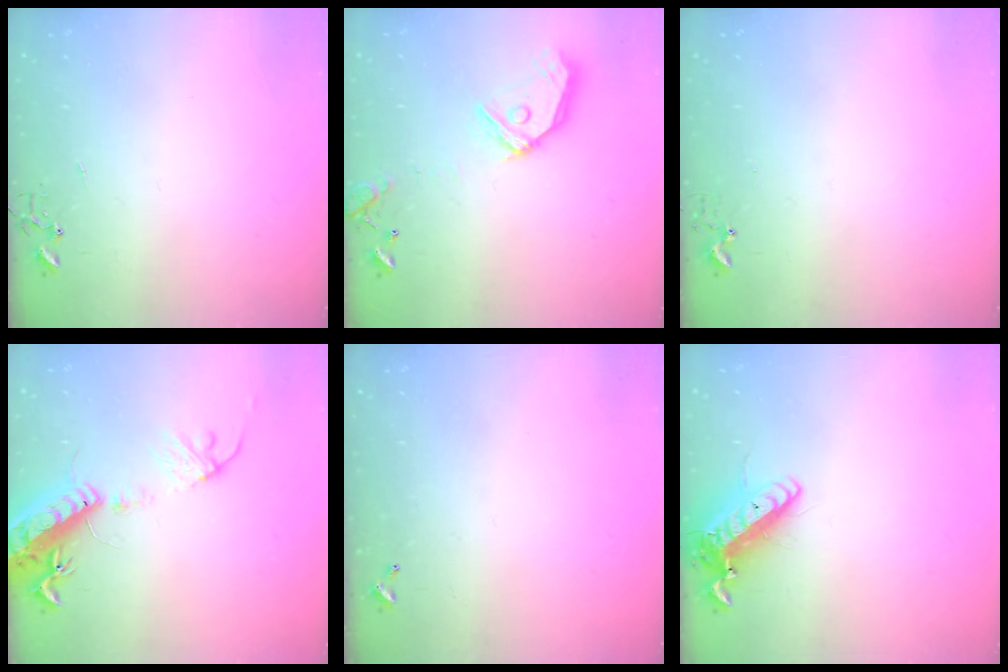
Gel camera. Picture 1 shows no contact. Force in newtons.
{"total": 14.2, "press": 14.1, "slide": 2.1}
{"total": 4.2, "press": 4.2, "slide": 0.4}
{"total": 16.6, "press": 16.2, "slide": 3.8}
{"total": 0.0}
{"total": 14.3, "press": 14.1, "slide": 2.6}